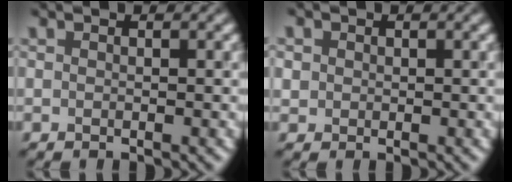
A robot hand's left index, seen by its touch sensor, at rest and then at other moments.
{"total": 1.0, "force": [-0.2, 0.0, -1.0], "torque": [-0.001, 0.002, 0.021]}